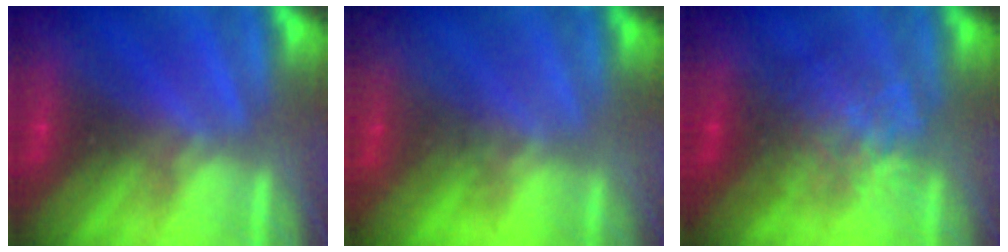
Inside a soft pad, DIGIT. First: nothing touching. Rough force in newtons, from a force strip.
{"total": 1.7}
{"total": 2.2}